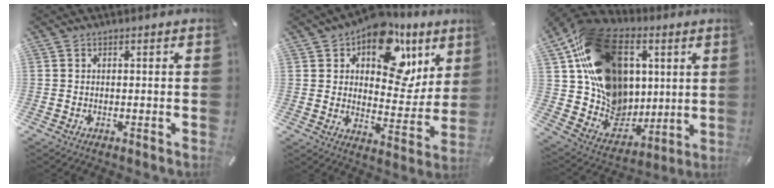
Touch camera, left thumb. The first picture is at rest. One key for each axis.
{"total": 16.6, "fx": 9.7, "fy": 9.9, "fz": 9.2, "tx": -0.122, "ty": -0.064, "tz": 0.164}
{"total": 25.2, "fx": 8.2, "fy": 19.2, "fz": 14.2, "tx": -0.254, "ty": -0.042, "tz": 0.180}